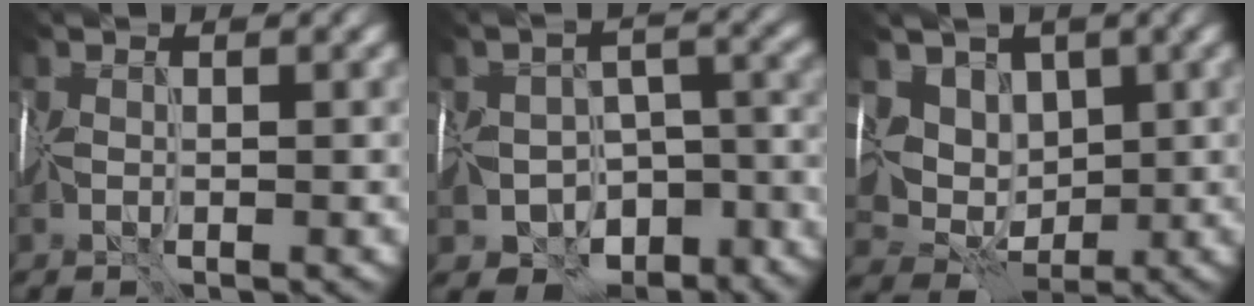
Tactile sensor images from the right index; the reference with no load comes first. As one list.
[{"total": 9.1, "force": [-6.3, 6.0, 2.8], "torque": [-0.026, -0.002, -0.079]}, {"total": 5.4, "force": [2.6, 4.2, 2.0], "torque": [-0.032, 0.001, 0.034]}]